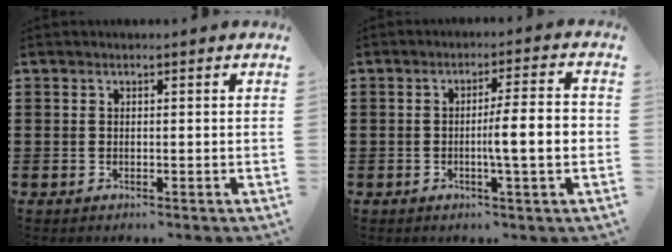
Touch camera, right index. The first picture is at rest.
{"total": 6.7, "force": [-1.0, 0.4, 6.6], "torque": [-0.104, -0.005, -0.022]}